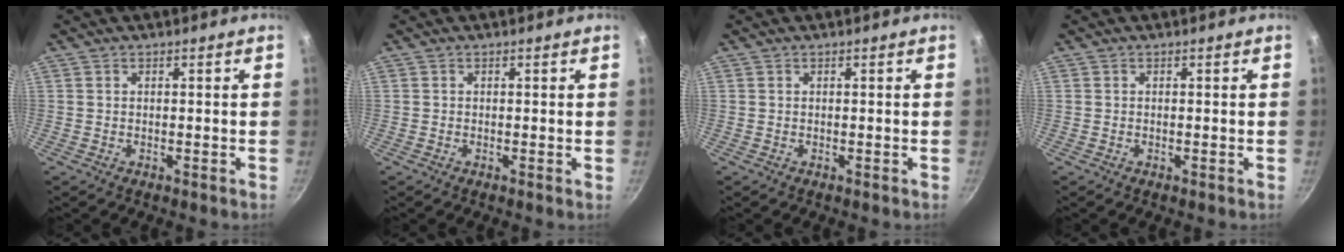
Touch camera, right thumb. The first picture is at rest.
{"total": 0.0}
{"total": 0.0}
{"total": 0.0}